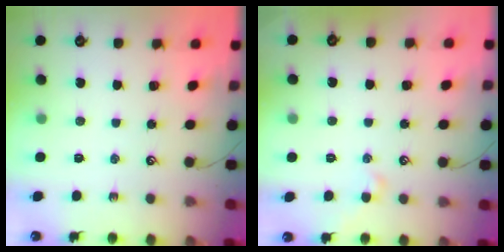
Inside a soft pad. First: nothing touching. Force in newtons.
{"total": 1.0, "press": 1.0, "slide": 0.4}